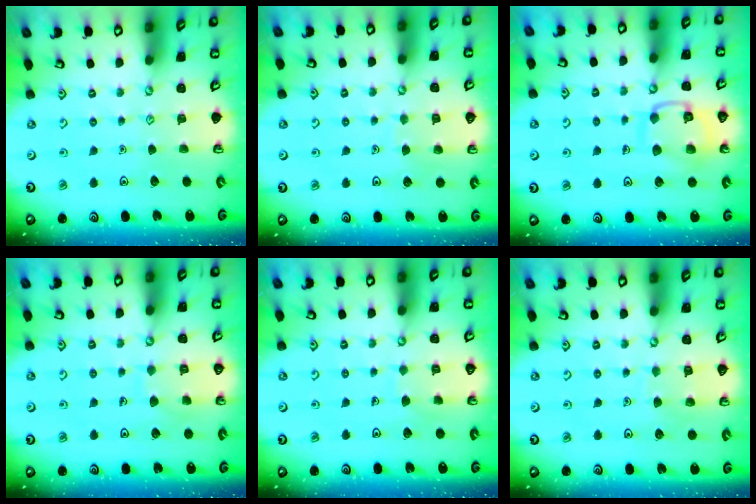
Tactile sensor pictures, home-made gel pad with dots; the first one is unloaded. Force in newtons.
{"total": 3.5, "press": 3.5, "slide": 0.2}
{"total": 12.8, "press": 12.8, "slide": 1.1}
{"total": 6.4, "press": 6.4, "slide": 0.6}
{"total": 6.1, "press": 6.1, "slide": 0.4}
{"total": 6.1, "press": 6.1, "slide": 0.4}